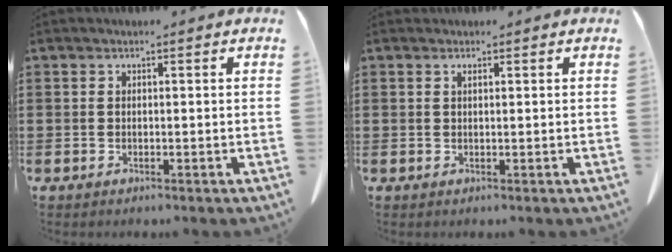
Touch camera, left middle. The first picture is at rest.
{"total": 0.7, "force": [0.4, 0.1, 0.5], "torque": [-0.004, -0.005, 0.008]}